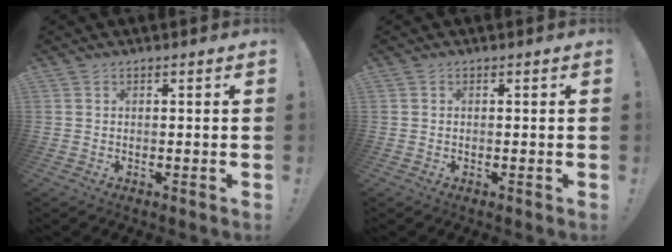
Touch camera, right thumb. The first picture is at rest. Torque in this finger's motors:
{"motor_torque": [-0.16, -0.06, 0.12, -0.04, 0.00]}